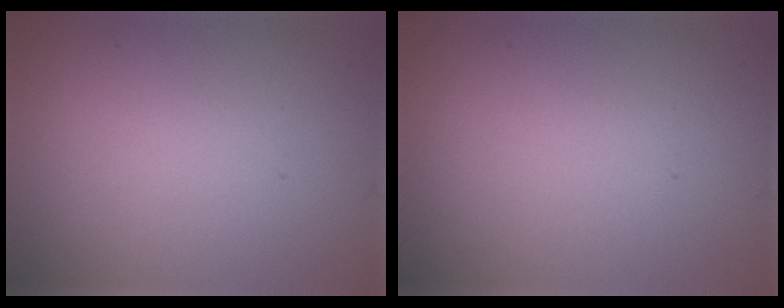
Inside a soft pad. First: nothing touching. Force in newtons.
{"total": 0.0}